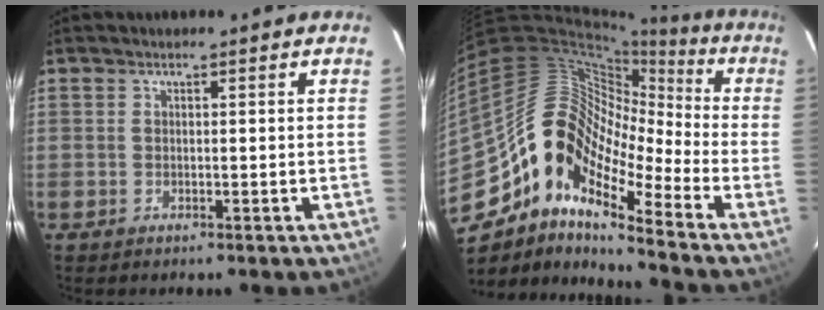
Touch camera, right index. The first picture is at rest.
{"total": 16.5, "force": [-9.5, 7.0, 11.5], "torque": [-0.187, 0.001, -0.199]}